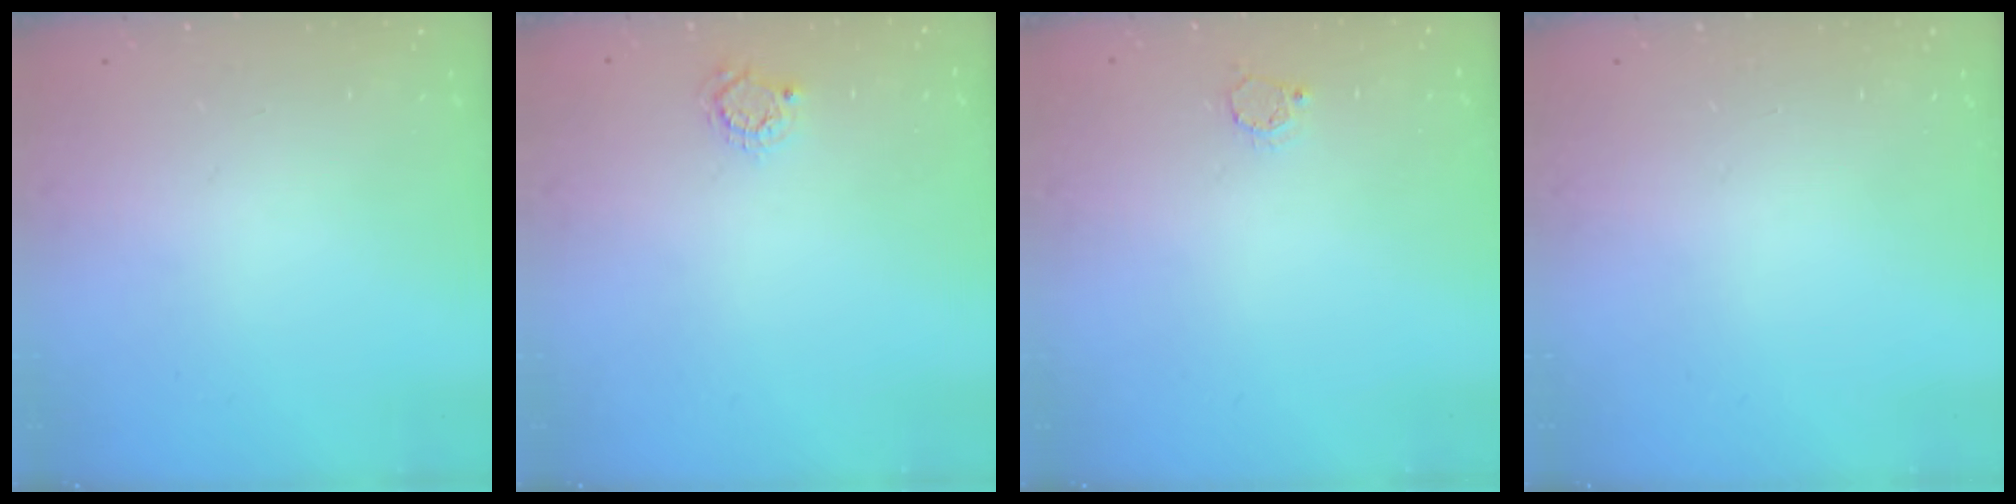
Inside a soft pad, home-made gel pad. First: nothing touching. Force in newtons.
{"total": 2.5, "press": 2.5, "slide": 0.4}
{"total": 2.6, "press": 2.6, "slide": 0.3}
{"total": 0.0}